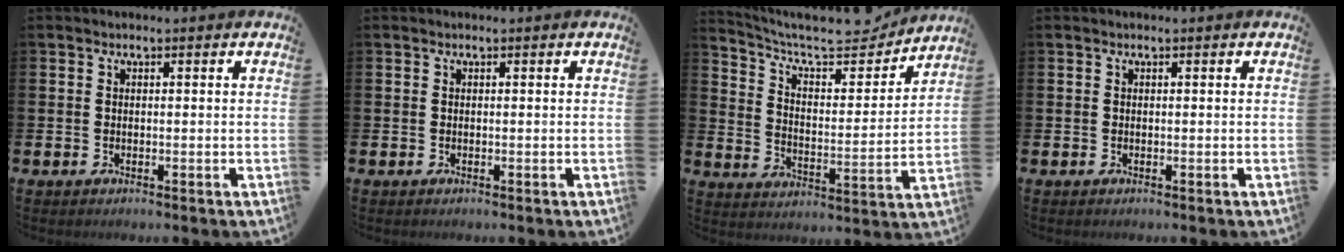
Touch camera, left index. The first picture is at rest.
{"total": 0.0}
{"total": 9.2, "force": [8.3, 2.3, 3.3], "torque": [-0.088, -0.061, 0.142]}
{"total": 0.0}